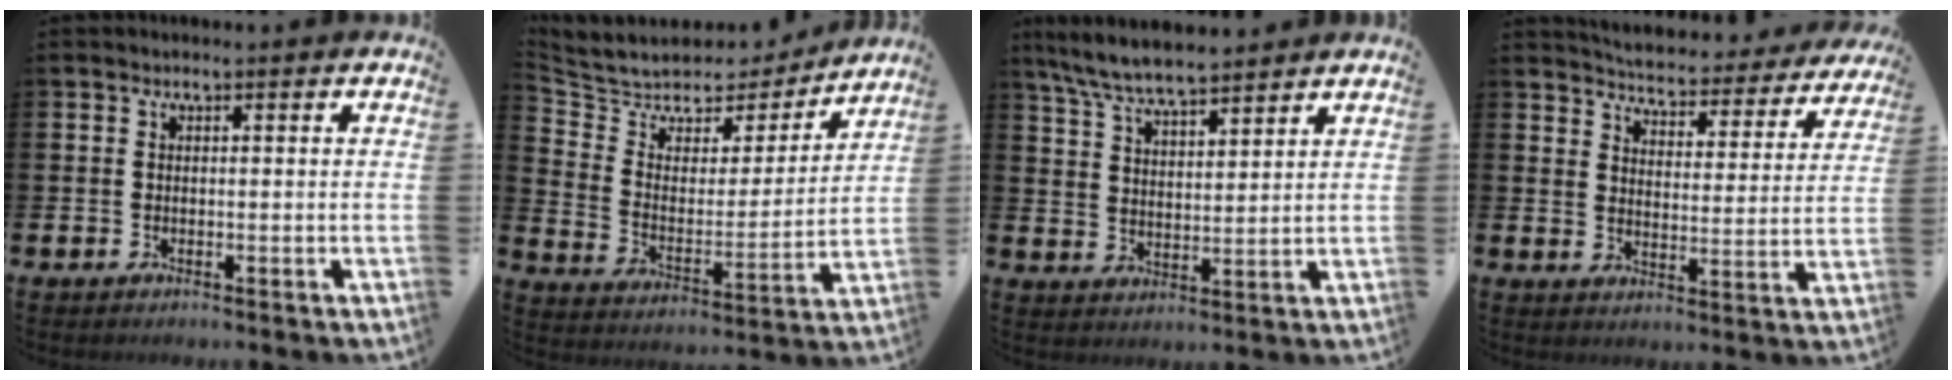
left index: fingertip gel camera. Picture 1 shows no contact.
{"total": 6.6, "force": [5.9, 2.9, 0.4], "torque": [-0.056, -0.047, 0.101]}
{"total": 7.1, "force": [6.7, 0.8, 2.1], "torque": [-0.069, -0.027, 0.123]}
{"total": 4.8, "force": [4.8, 0.5, 0.5], "torque": [-0.030, -0.045, 0.078]}